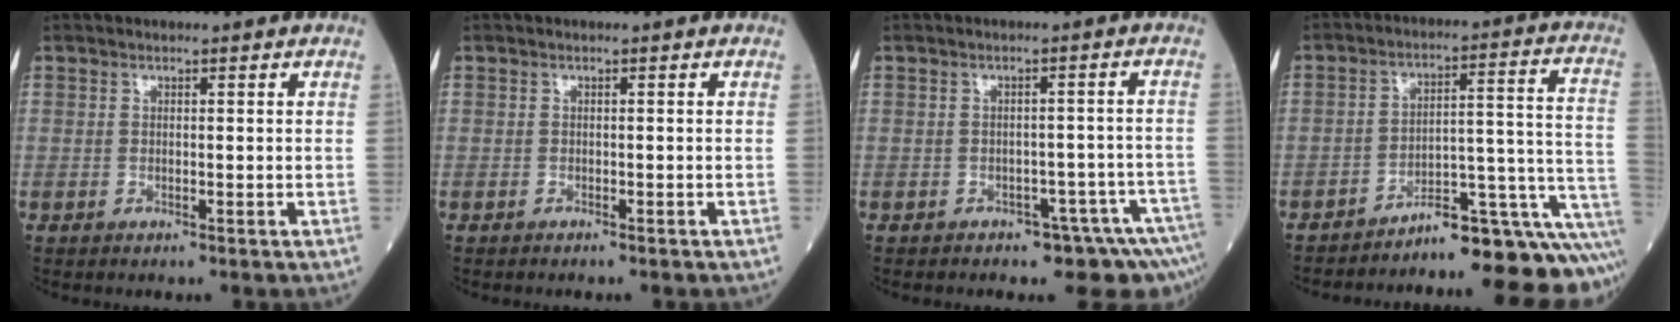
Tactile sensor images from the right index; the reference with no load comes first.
{"total": 1.4, "force": [-1.2, 0.3, 0.6], "torque": [-0.013, -0.003, -0.012]}
{"total": 7.2, "force": [-5.9, 2.6, 3.1], "torque": [-0.019, 0.020, -0.073]}
{"total": 15.4, "force": [-14.6, -0.1, 5.1], "torque": [-0.014, 0.048, -0.200]}